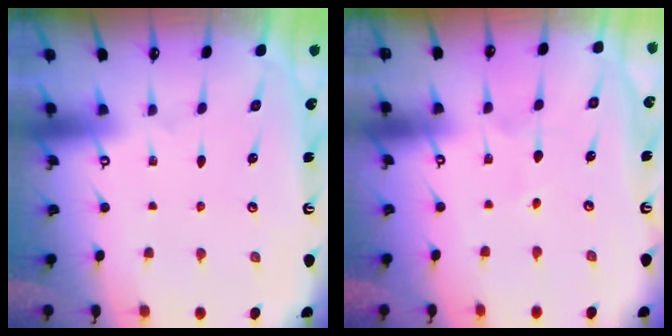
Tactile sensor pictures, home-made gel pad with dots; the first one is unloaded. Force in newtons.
{"total": 2.2, "press": 2.0, "slide": 0.8}